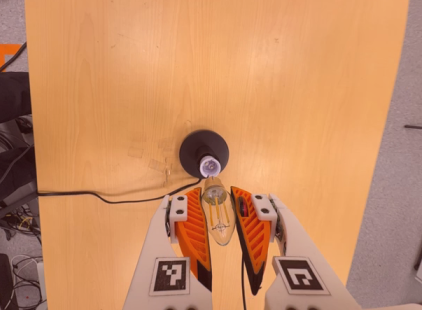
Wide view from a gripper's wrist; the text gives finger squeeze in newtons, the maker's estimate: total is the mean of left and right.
{"total": 21.0, "left": 23.2, "right": 18.8}